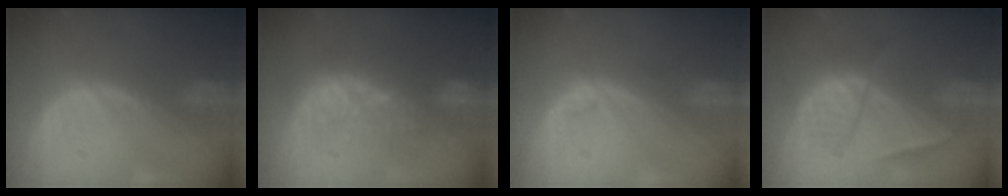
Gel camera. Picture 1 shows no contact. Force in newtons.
{"total": 9.4, "press": 9.0, "slide": 2.7}
{"total": 0.8, "press": 0.7, "slide": 0.1}
{"total": 6.8, "press": 6.0, "slide": 3.2}